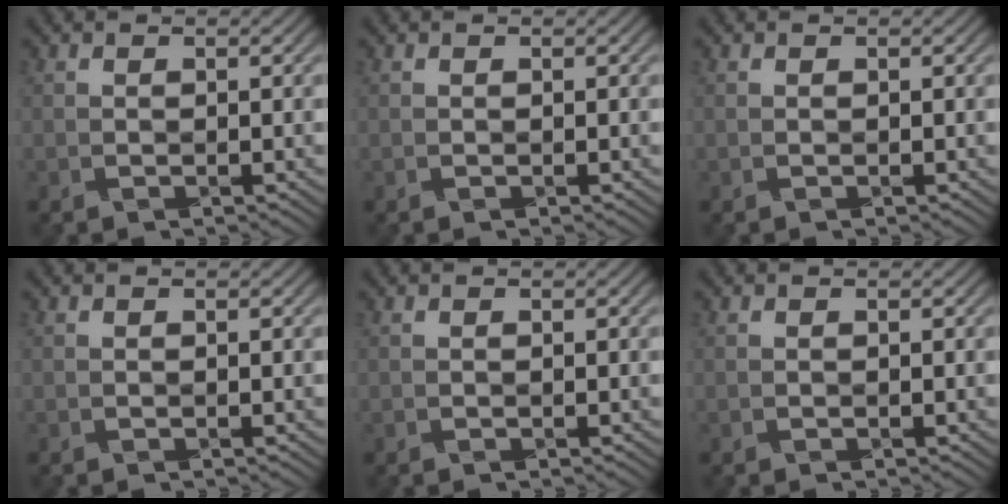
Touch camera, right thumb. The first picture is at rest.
{"total": 0.0}
{"total": 0.0}
{"total": 0.0}
{"total": 0.0}
{"total": 0.0}